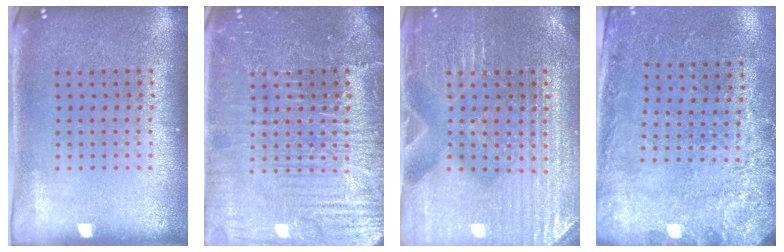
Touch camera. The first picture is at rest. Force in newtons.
{"total": 4.5, "press": 4.5, "slide": 0.5}
{"total": 4.2, "press": 4.0, "slide": 1.3}
{"total": 2.6, "press": 2.1, "slide": 1.5}